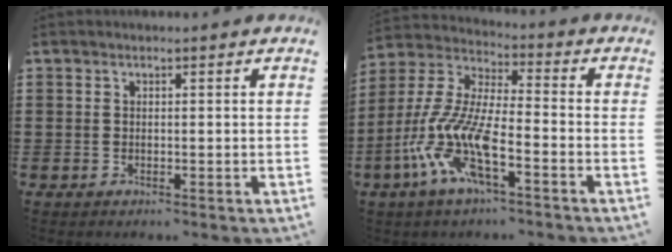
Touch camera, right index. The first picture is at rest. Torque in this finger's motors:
{"motor_torque": [2.14, 0.00, 1.06, 0.21]}